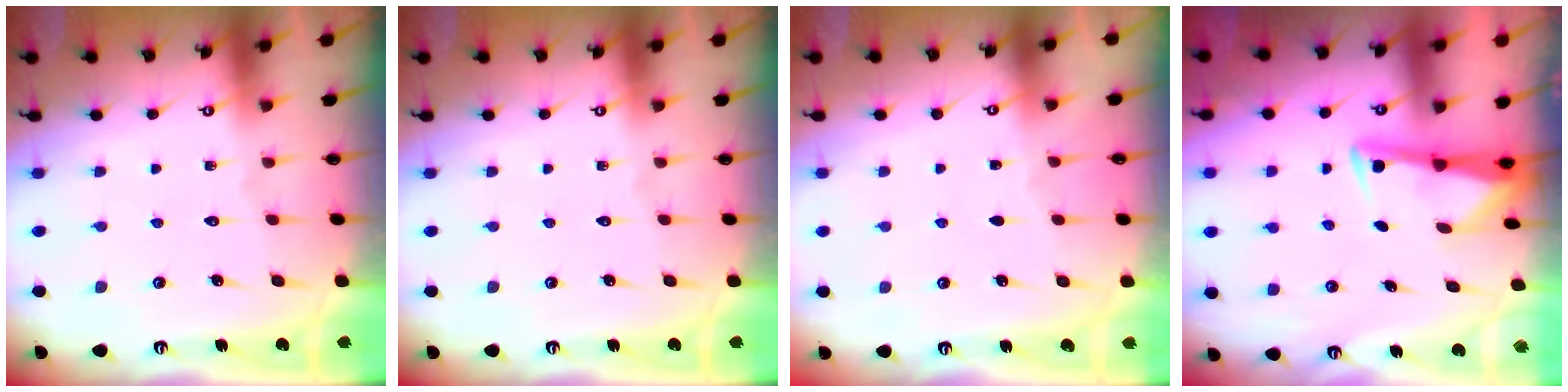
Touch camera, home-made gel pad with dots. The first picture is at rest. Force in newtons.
{"total": 0.0}
{"total": 2.3, "press": 2.2, "slide": 0.2}
{"total": 2.9, "press": 2.9, "slide": 0.4}